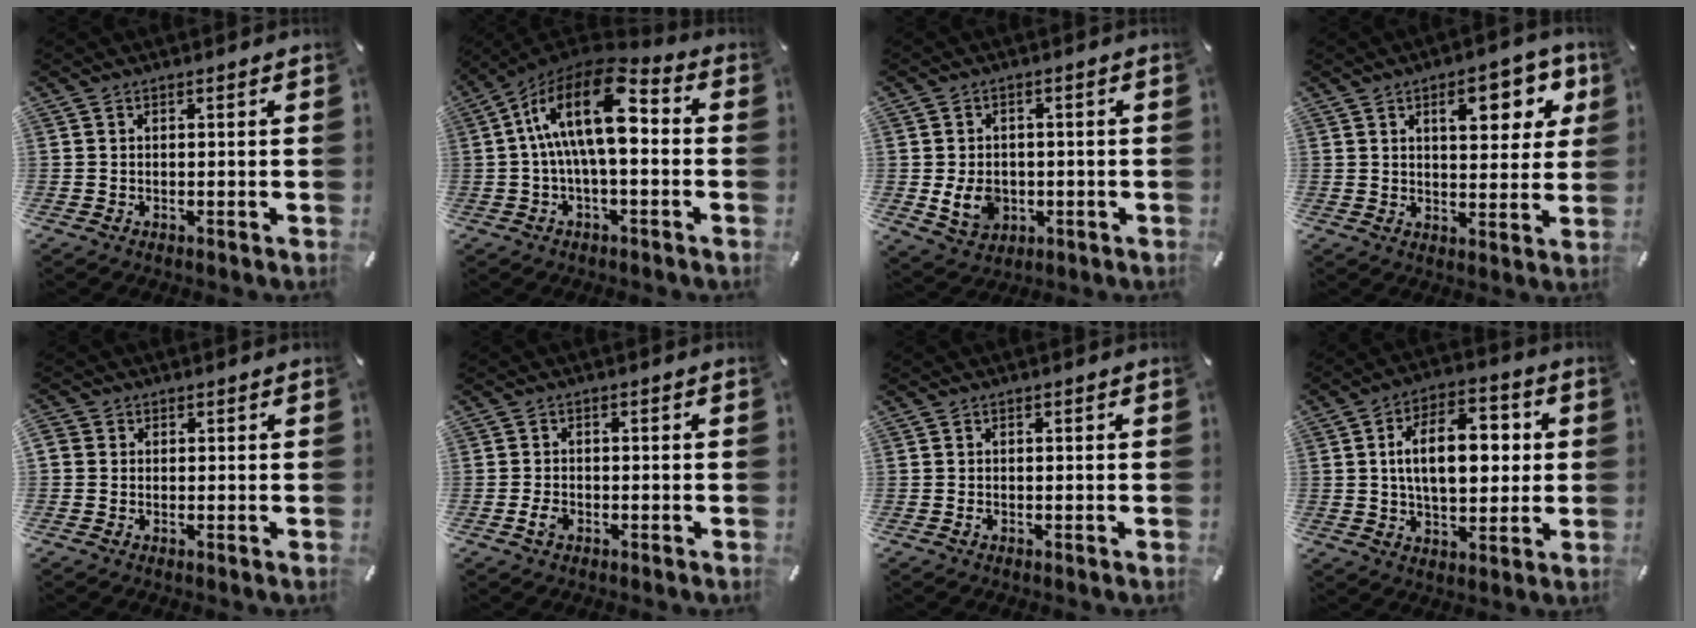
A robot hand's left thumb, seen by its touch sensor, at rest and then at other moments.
{"total": 17.6, "force": [2.4, 7.8, 15.6], "torque": [-0.293, -0.007, 0.040]}
{"total": 7.1, "force": [-1.0, 5.9, 3.8], "torque": [-0.079, 0.002, -0.019]}
{"total": 12.1, "force": [5.4, 5.9, 9.1], "torque": [-0.115, -0.013, 0.085]}
{"total": 1.5, "force": [-0.2, 1.5, 0.3], "torque": [-0.003, 0.006, -0.006]}
{"total": 2.4, "force": [-1.1, 1.5, 1.5], "torque": [-0.039, 0.002, -0.025]}
{"total": 0.6, "force": [-0.4, 0.3, 0.4], "torque": [-0.007, -0.001, -0.007]}
{"total": 15.0, "force": [1.7, 8.8, 12.1], "torque": [-0.199, 0.008, 0.025]}